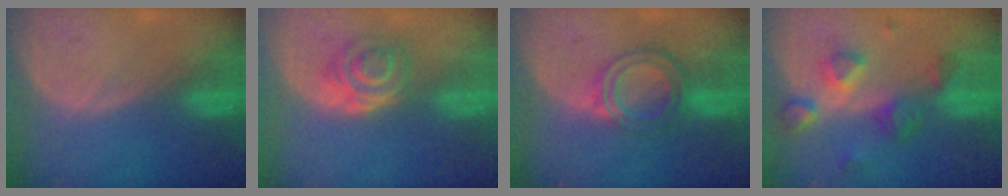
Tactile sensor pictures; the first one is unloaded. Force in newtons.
{"total": 6.4, "press": 5.3, "slide": 3.6}
{"total": 6.1, "press": 5.3, "slide": 3.0}
{"total": 7.7, "press": 6.9, "slide": 3.5}